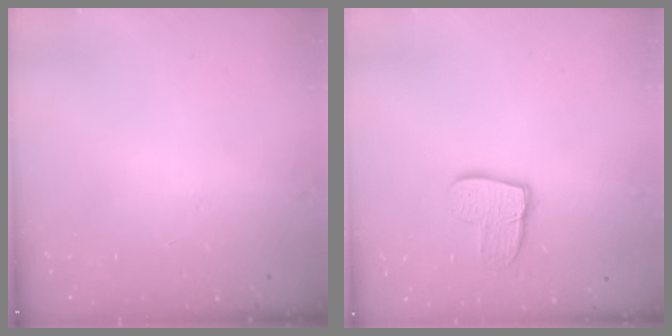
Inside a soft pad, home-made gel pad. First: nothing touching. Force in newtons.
{"total": 10.9, "press": 10.8, "slide": 0.9}